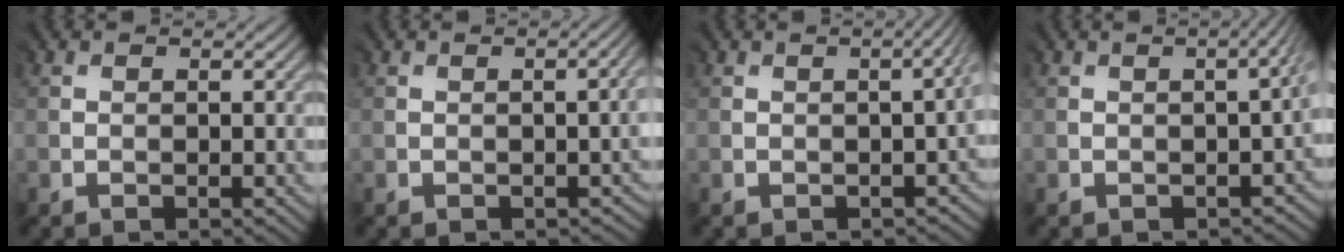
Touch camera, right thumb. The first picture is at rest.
{"total": 1.7, "force": [-0.4, 0.5, 1.6], "torque": [-0.012, 0.001, -0.003]}
{"total": 3.1, "force": [-0.4, 1.3, 2.8], "torque": [-0.014, -0.001, 0.000]}
{"total": 3.6, "force": [-0.6, 1.5, 3.2], "torque": [-0.017, -0.001, -0.001]}